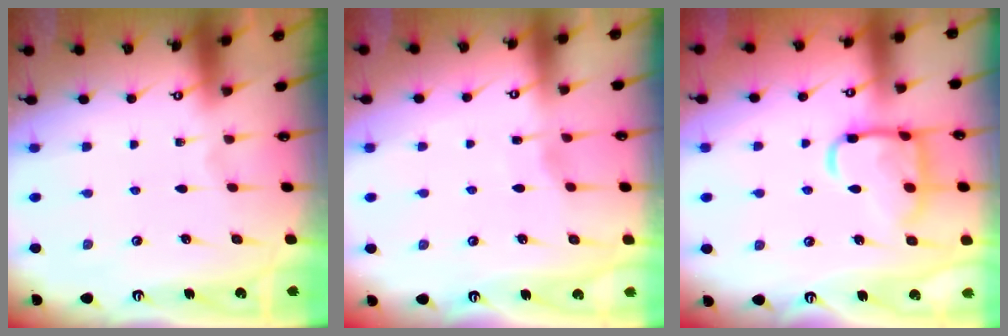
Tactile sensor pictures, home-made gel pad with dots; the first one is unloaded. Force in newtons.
{"total": 2.6, "press": 2.6, "slide": 0.3}
{"total": 14.4, "press": 14.4, "slide": 1.3}